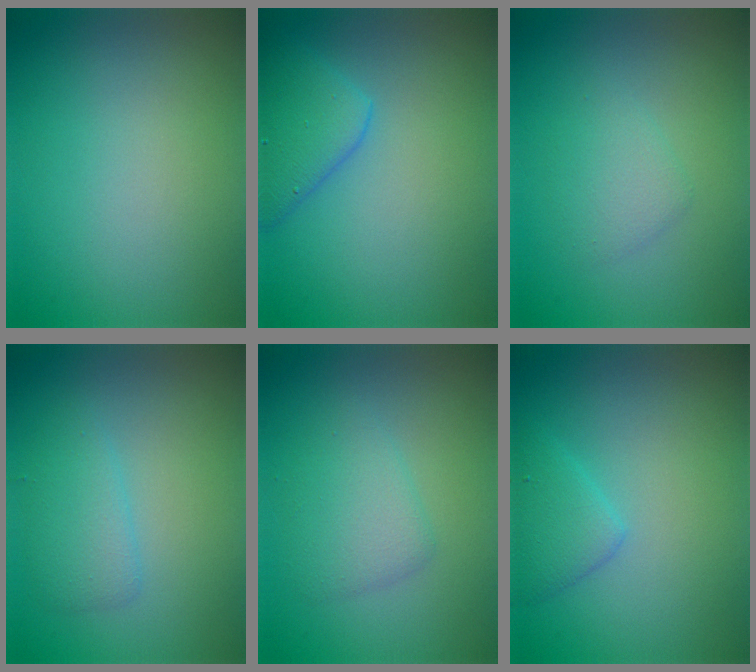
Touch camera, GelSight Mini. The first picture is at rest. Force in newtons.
{"total": 2.9, "press": 2.9, "slide": 0.0}
{"total": 2.0, "press": 2.0, "slide": 0.1}
{"total": 2.3, "press": 2.3, "slide": 0.2}
{"total": 2.7, "press": 2.7, "slide": 0.1}
{"total": 2.2, "press": 2.2, "slide": 0.1}